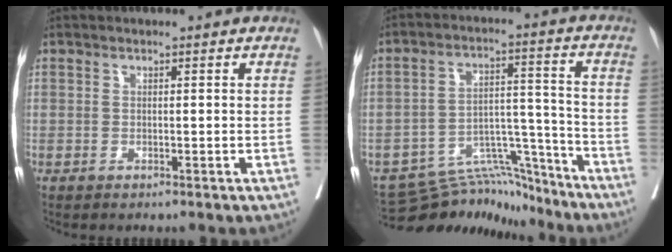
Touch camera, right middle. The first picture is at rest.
{"total": 10.9, "force": [-10.5, 3.1, 0.4], "torque": [0.007, 0.048, -0.169]}